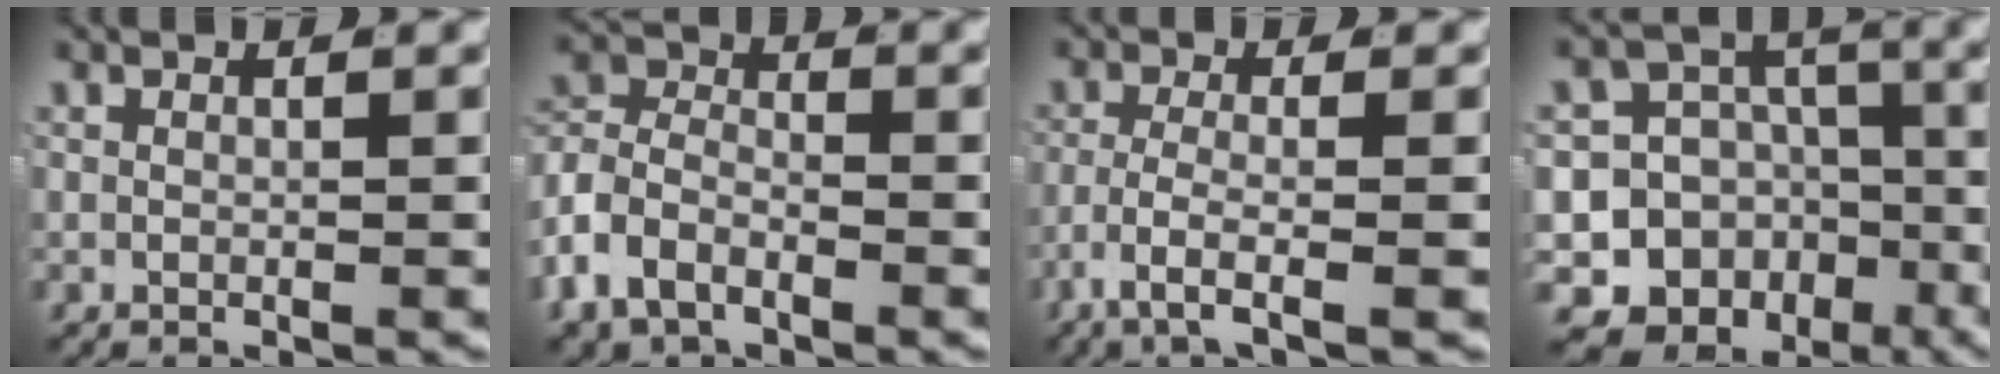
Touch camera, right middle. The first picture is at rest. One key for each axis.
{"total": 5.9, "fx": -1.7, "fy": 4.5, "fz": 3.4, "tx": -0.074, "ty": -0.013, "tz": -0.033}
{"total": 4.0, "fx": -2.0, "fy": 0.8, "fz": 3.4, "tx": -0.076, "ty": -0.015, "tz": -0.034}
{"total": 20.3, "fx": -9.0, "fy": 16.7, "fz": 7.3, "tx": -0.175, "ty": -0.101, "tz": -0.137}